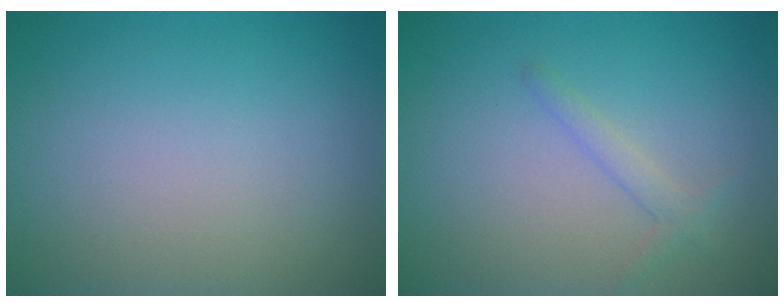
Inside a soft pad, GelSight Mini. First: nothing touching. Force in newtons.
{"total": 1.4, "press": 1.4, "slide": 0.0}